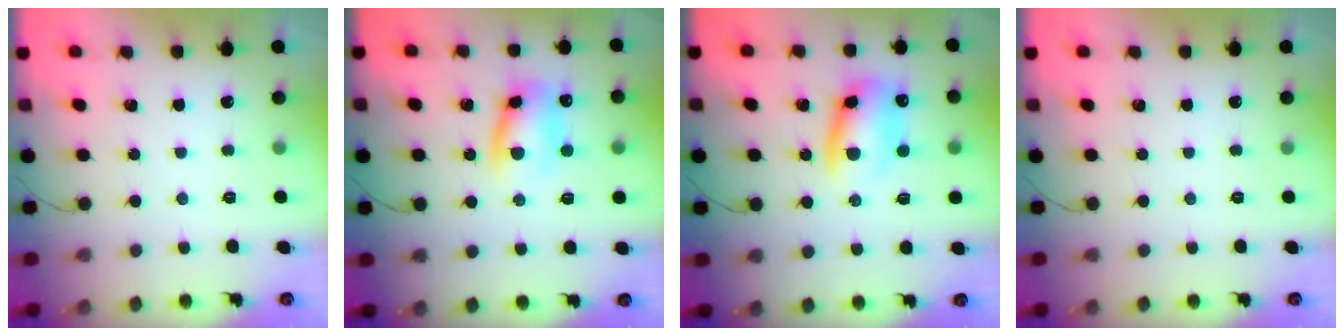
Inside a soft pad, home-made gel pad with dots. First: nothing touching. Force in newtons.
{"total": 10.7, "press": 10.6, "slide": 1.6}
{"total": 11.6, "press": 11.4, "slide": 2.2}
{"total": 0.0}